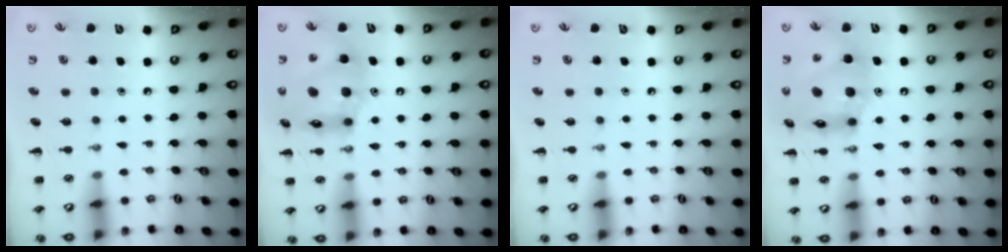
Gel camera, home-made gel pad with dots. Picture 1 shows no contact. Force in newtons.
{"total": 17.1, "press": 16.3, "slide": 5.0}
{"total": 0.0}
{"total": 17.1, "press": 16.3, "slide": 5.0}